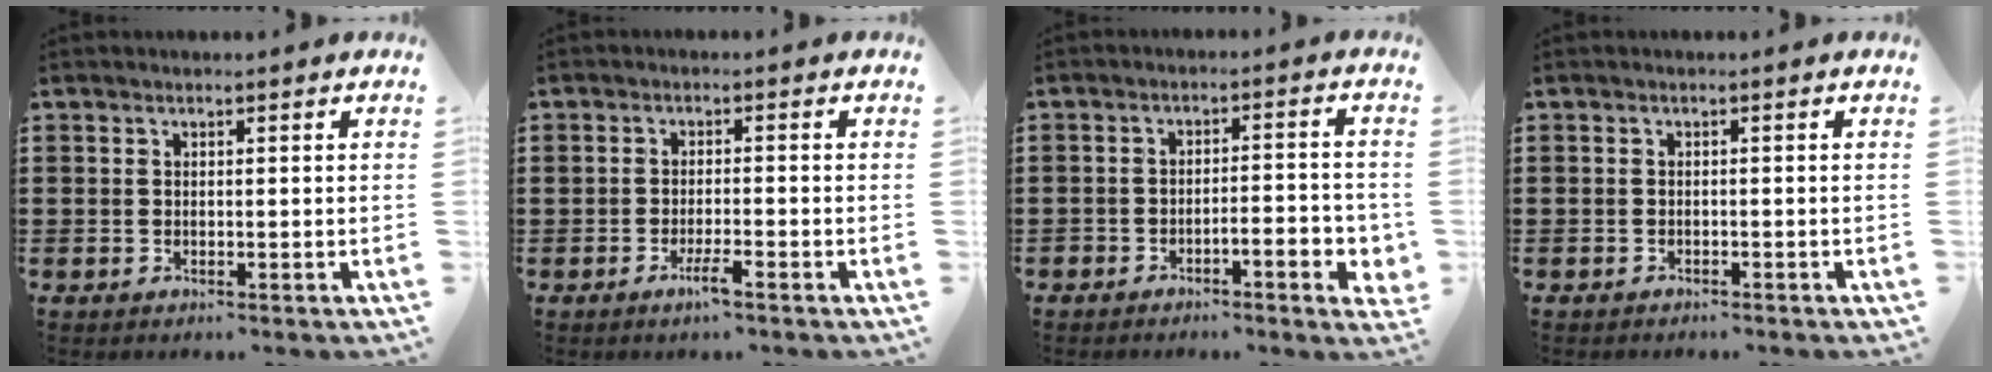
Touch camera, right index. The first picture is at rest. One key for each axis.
{"total": 2.8, "fx": -1.7, "fy": 0.3, "fz": 2.1, "tx": -0.043, "ty": -0.005, "tz": -0.032}
{"total": 4.7, "fx": -2.8, "fy": 0.8, "fz": 3.6, "tx": -0.058, "ty": -0.002, "tz": -0.050}
{"total": 0.6, "fx": -0.6, "fy": 0.2, "fz": 0.1, "tx": -0.005, "ty": -0.002, "tz": -0.011}